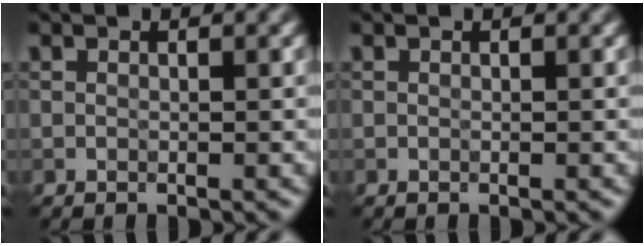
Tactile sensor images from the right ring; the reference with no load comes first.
{"total": 0.0}